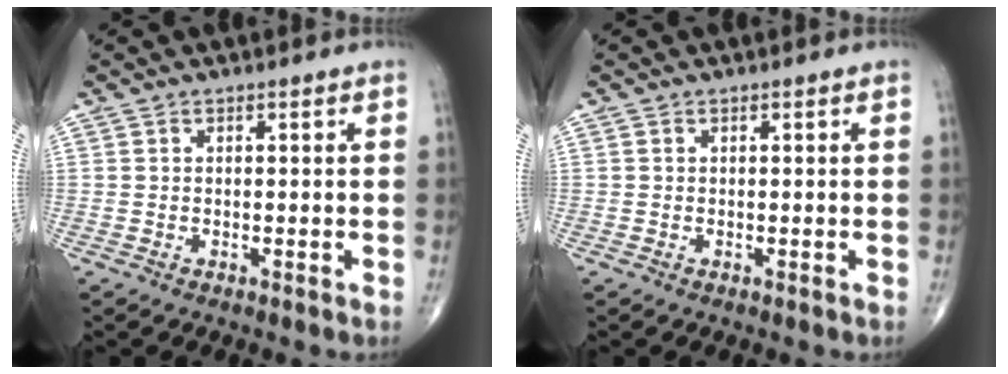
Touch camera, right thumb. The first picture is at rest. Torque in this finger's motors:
{"motor_torque": [-0.02, -0.09, 0.17, 0.27, -0.01]}